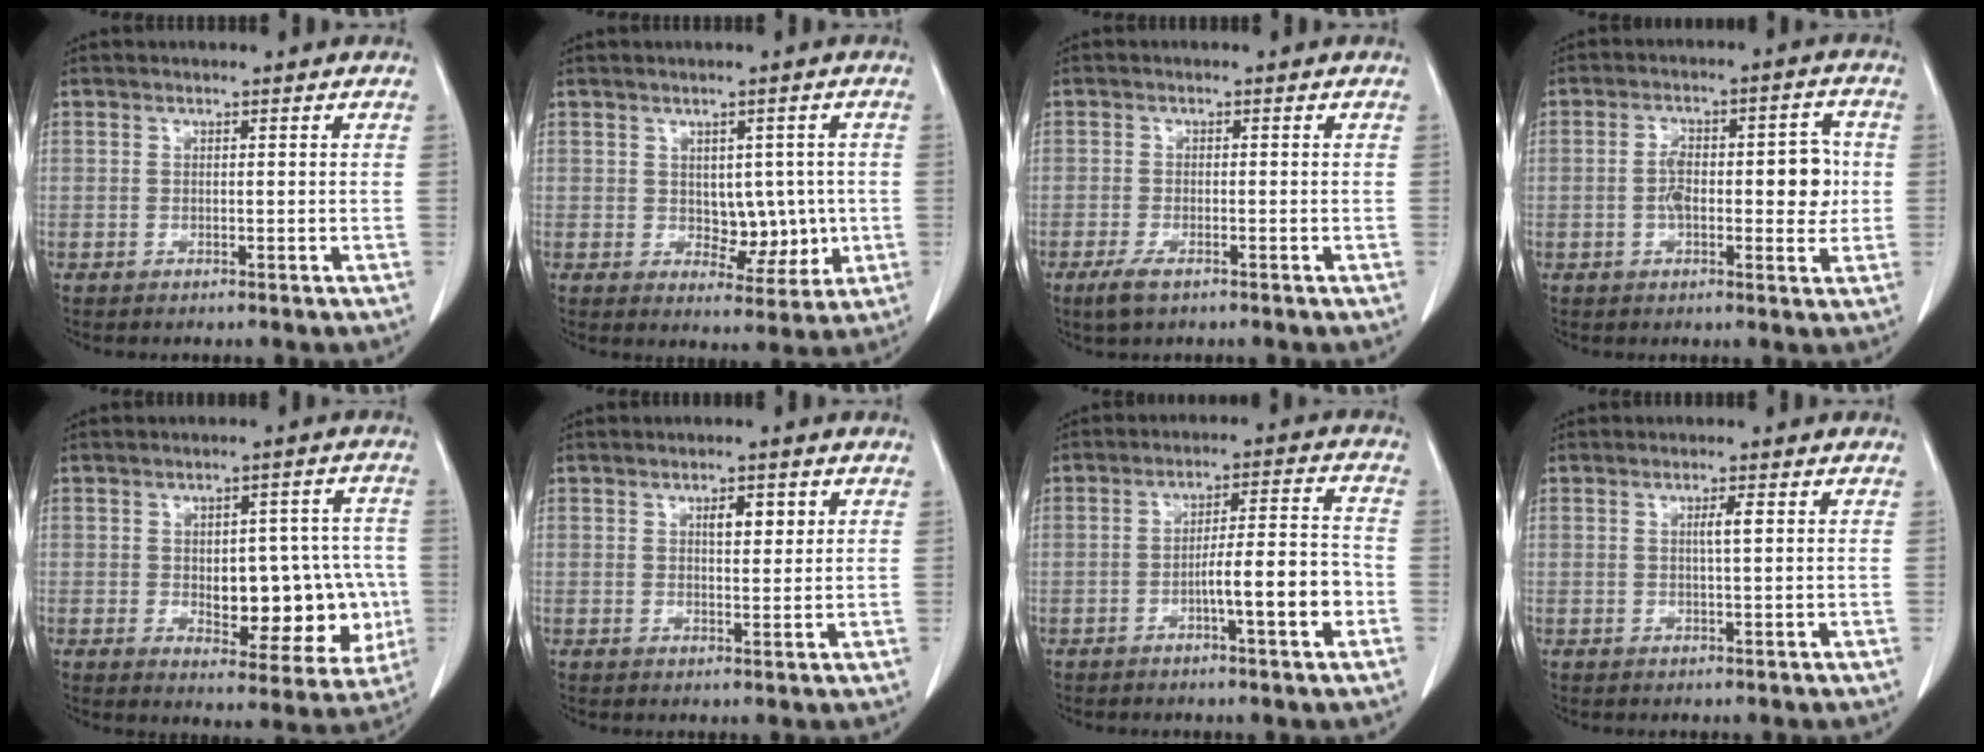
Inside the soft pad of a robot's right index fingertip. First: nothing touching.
{"total": 5.6, "force": [0.1, 3.6, 4.3], "torque": [-0.045, 0.003, 0.015]}
{"total": 3.0, "force": [-1.9, 0.9, 2.1], "torque": [-0.049, -0.005, -0.035]}
{"total": 9.0, "force": [-0.2, 3.6, 8.3], "torque": [-0.130, 0.022, -0.003]}
{"total": 13.0, "force": [-1.6, 6.6, 11.0], "torque": [-0.124, 0.019, 0.002]}
{"total": 3.4, "force": [1.3, 1.2, 2.8], "torque": [-0.045, 0.000, 0.021]}
{"total": 8.9, "force": [-3.1, 0.7, 8.3], "torque": [-0.126, 0.013, -0.046]}
{"total": 1.9, "force": [0.4, 0.0, 1.9], "torque": [-0.034, 0.002, 0.007]}